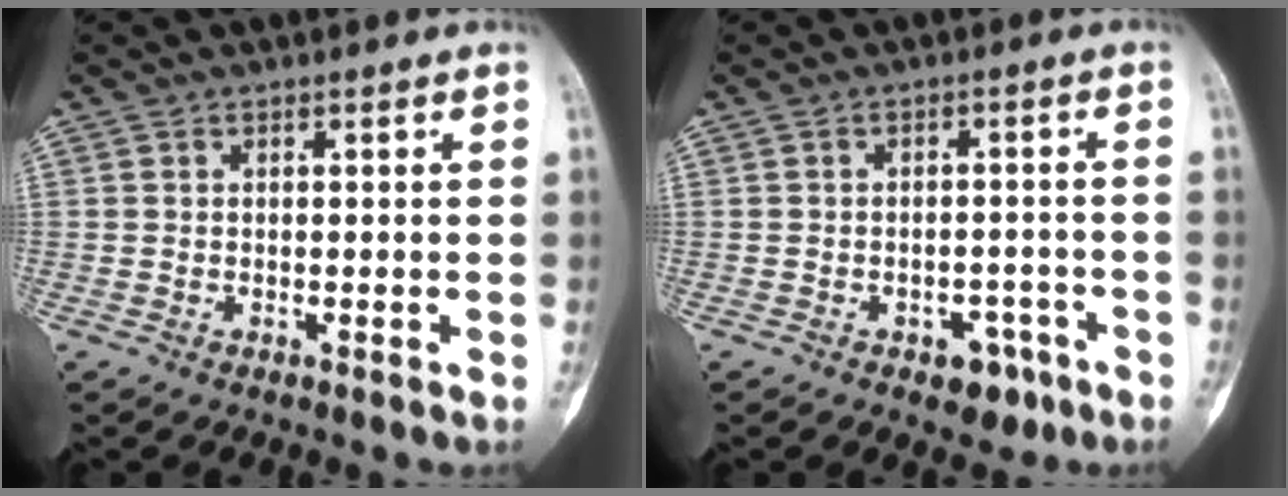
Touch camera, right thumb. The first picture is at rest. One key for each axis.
{"total": 5.1, "fx": -2.8, "fy": 3.2, "fz": 2.8, "tx": -0.015, "ty": 0.023, "tz": -0.033}